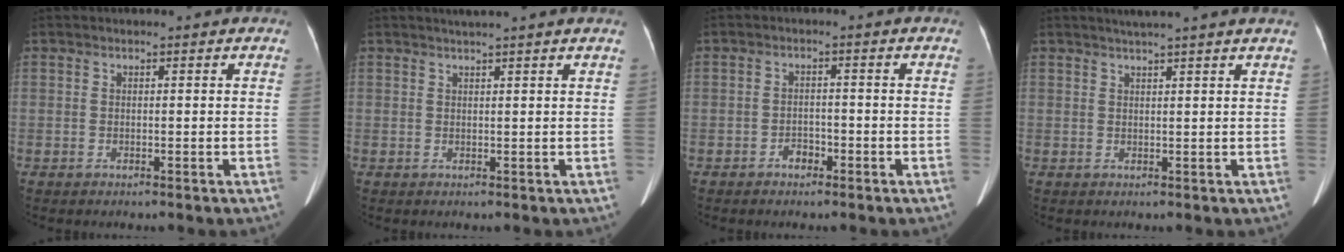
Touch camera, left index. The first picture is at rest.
{"total": 2.8, "force": [2.4, -0.8, 1.2], "torque": [-0.013, 0.011, 0.037]}
{"total": 2.0, "force": [-1.6, 1.1, 0.7], "torque": [-0.012, 0.001, -0.026]}
{"total": 5.3, "force": [4.5, -1.0, 2.6], "torque": [-0.034, 0.019, 0.056]}